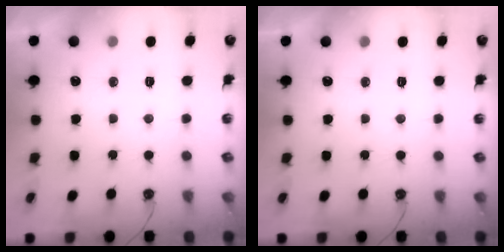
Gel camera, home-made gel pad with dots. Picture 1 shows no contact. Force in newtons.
{"total": 0.0}